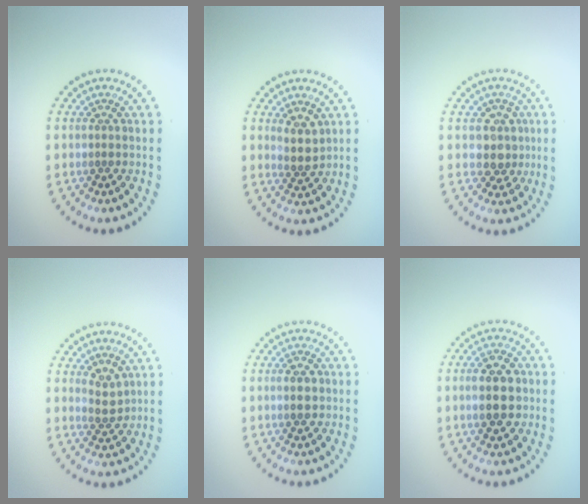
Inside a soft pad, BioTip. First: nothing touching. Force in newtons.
{"total": 2.2, "press": 1.9, "slide": 1.2}
{"total": 2.4, "press": 2.2, "slide": 1.1}
{"total": 1.7, "press": 1.5, "slide": 0.8}
{"total": 2.3, "press": 2.3, "slide": 0.0}
{"total": 4.6, "press": 4.6, "slide": 0.2}